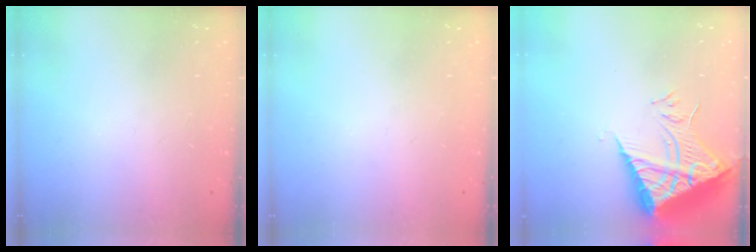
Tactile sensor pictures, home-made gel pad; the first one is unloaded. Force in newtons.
{"total": 0.0}
{"total": 10.3, "press": 10.2, "slide": 1.1}